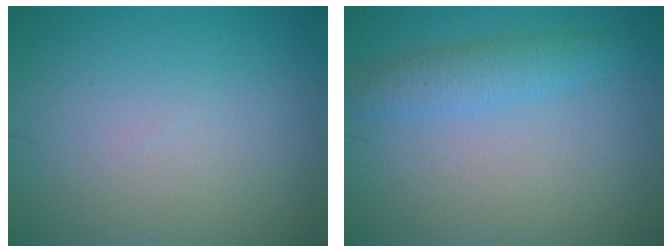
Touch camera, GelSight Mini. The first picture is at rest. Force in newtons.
{"total": 2.6, "press": 2.6, "slide": 0.0}